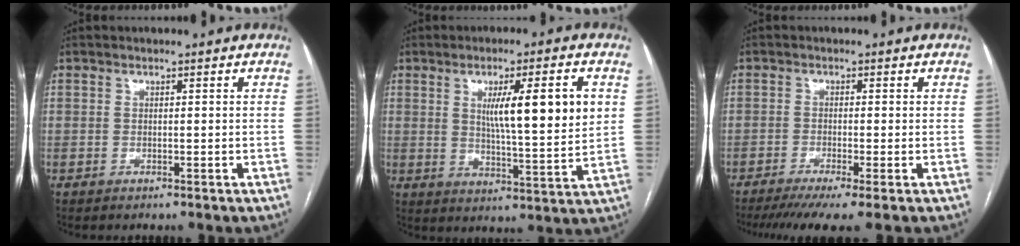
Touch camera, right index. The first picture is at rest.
{"total": 12.0, "force": [3.3, 1.0, 11.5], "torque": [-0.176, -0.006, 0.052]}
{"total": 6.8, "force": [-4.8, -0.1, 4.7], "torque": [-0.073, -0.013, -0.077]}